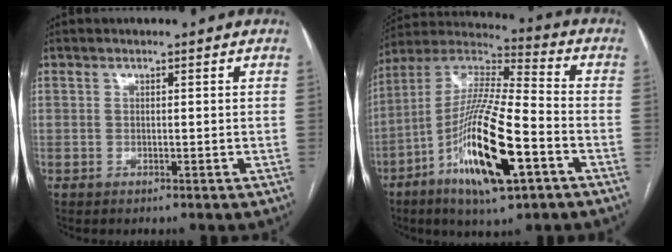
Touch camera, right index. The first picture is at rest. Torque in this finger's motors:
{"motor_torque": [2.14, 0.00, 0.56, 0.16]}